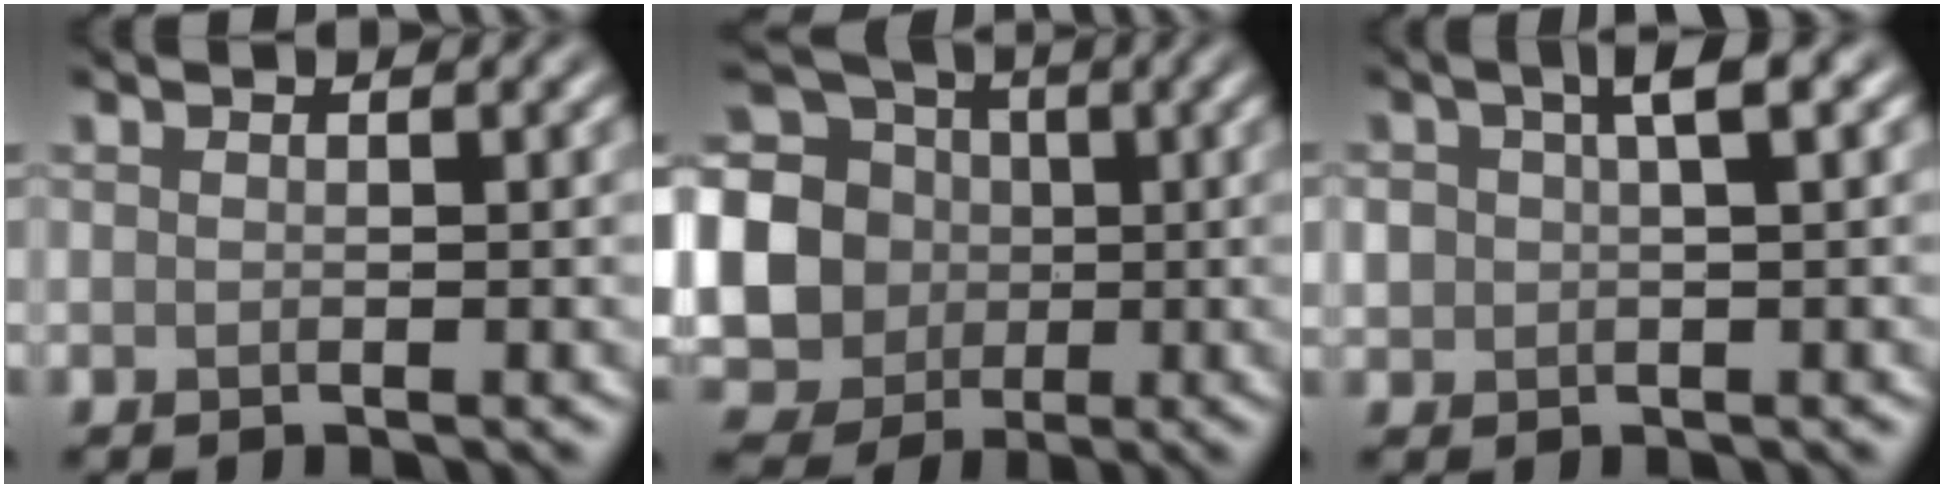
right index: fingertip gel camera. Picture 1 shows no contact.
{"total": 16.5, "force": [-0.4, 15.5, 5.7], "torque": [-0.172, 0.005, -0.041]}
{"total": 3.1, "force": [0.9, 1.4, 2.6], "torque": [-0.045, 0.013, 0.011]}